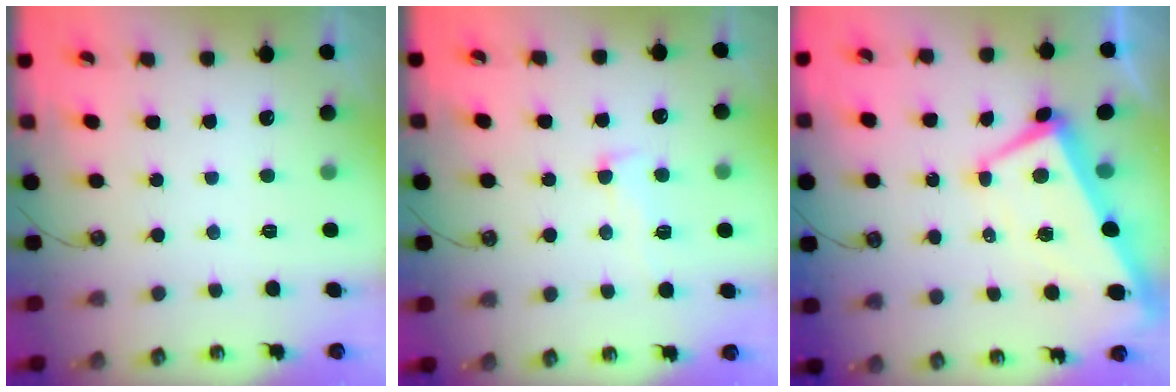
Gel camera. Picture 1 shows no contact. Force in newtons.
{"total": 3.4, "press": 3.2, "slide": 1.1}
{"total": 2.6, "press": 2.3, "slide": 1.1}